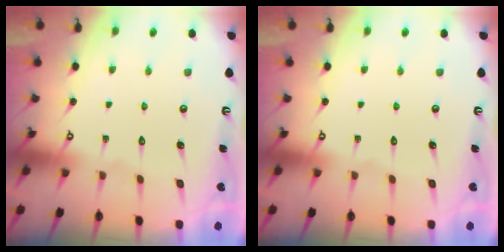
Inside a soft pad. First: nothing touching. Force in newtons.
{"total": 0.0}